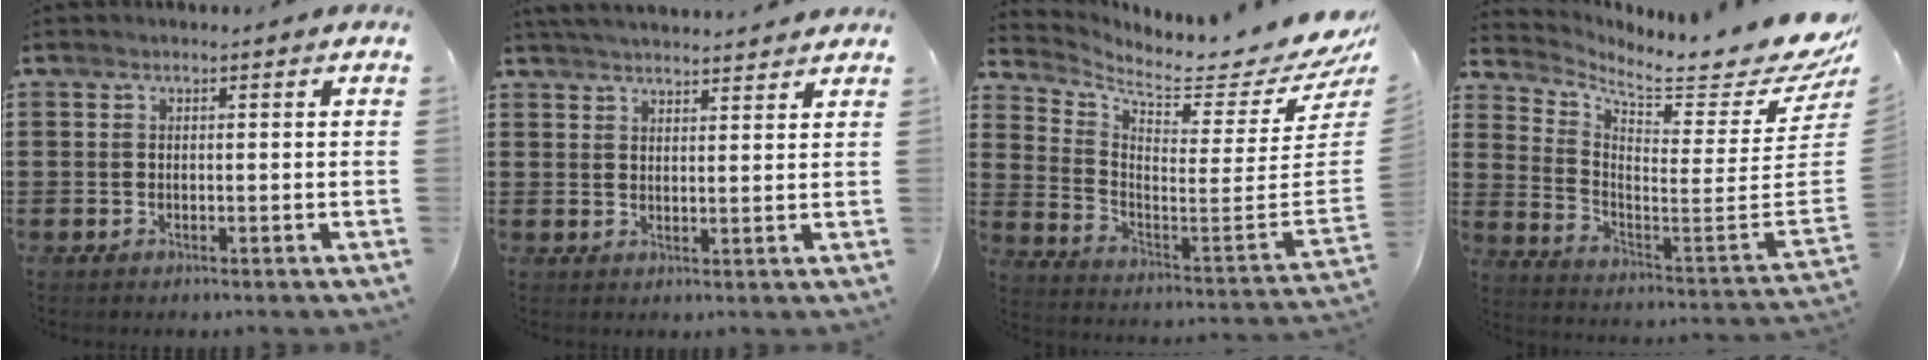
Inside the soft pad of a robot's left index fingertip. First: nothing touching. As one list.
[{"total": 3.3, "force": [3.3, -0.1, 0.5], "torque": [-0.019, -0.008, 0.062]}, {"total": 6.0, "force": [5.5, 0.5, 2.5], "torque": [-0.065, -0.075, 0.085]}, {"total": 8.1, "force": [7.2, 0.1, 3.8], "torque": [-0.087, -0.084, 0.113]}]